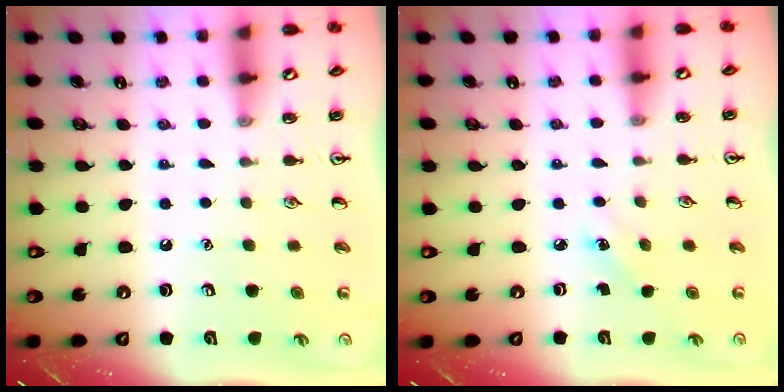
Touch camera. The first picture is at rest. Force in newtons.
{"total": 1.9, "press": 1.8, "slide": 0.7}